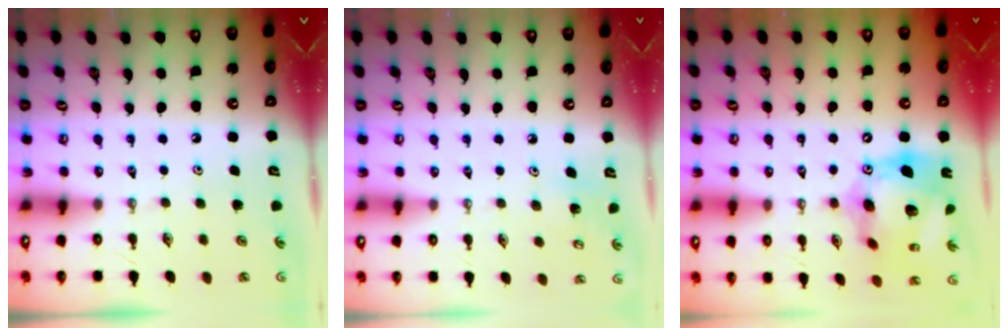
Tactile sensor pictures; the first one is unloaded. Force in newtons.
{"total": 3.6, "press": 3.6, "slide": 0.3}
{"total": 20.0, "press": 19.9, "slide": 2.2}